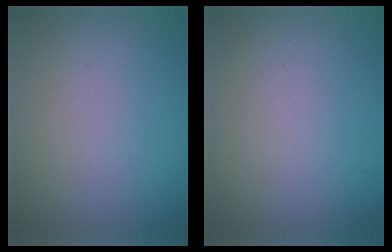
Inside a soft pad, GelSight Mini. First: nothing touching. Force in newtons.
{"total": 0.6, "press": 0.6, "slide": 0.0}